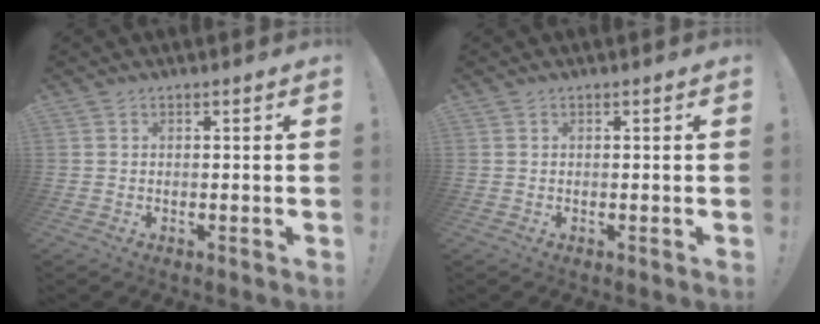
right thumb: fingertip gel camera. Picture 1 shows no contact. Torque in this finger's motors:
{"motor_torque": [-0.02, 0.02, 0.00, 0.00, 0.00]}